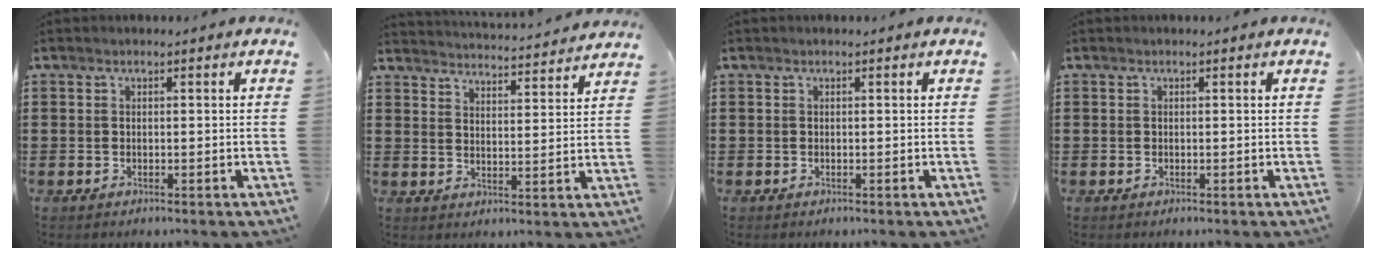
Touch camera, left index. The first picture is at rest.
{"total": 3.8, "force": [3.7, -0.7, -0.1], "torque": [-0.015, -0.030, 0.062]}
{"total": 0.0}
{"total": 0.0}